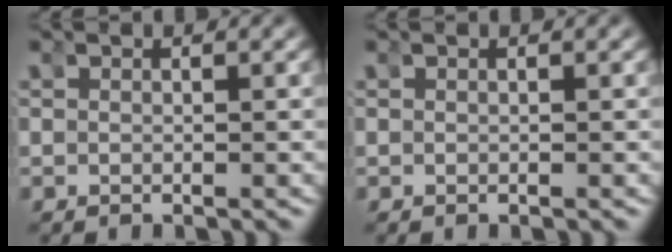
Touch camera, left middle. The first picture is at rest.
{"total": 0.0}